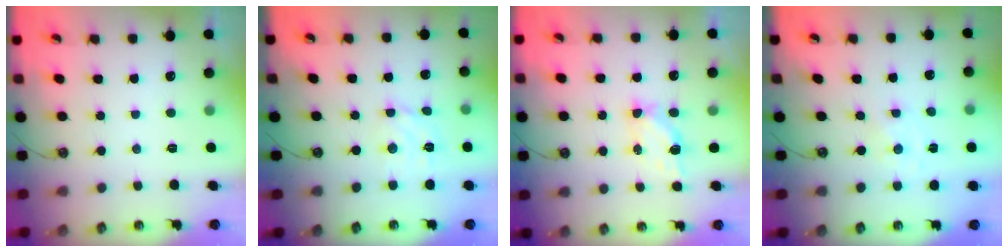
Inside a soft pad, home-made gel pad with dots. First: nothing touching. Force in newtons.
{"total": 4.7, "press": 4.6, "slide": 0.4}
{"total": 5.3, "press": 5.2, "slide": 0.3}
{"total": 0.0}